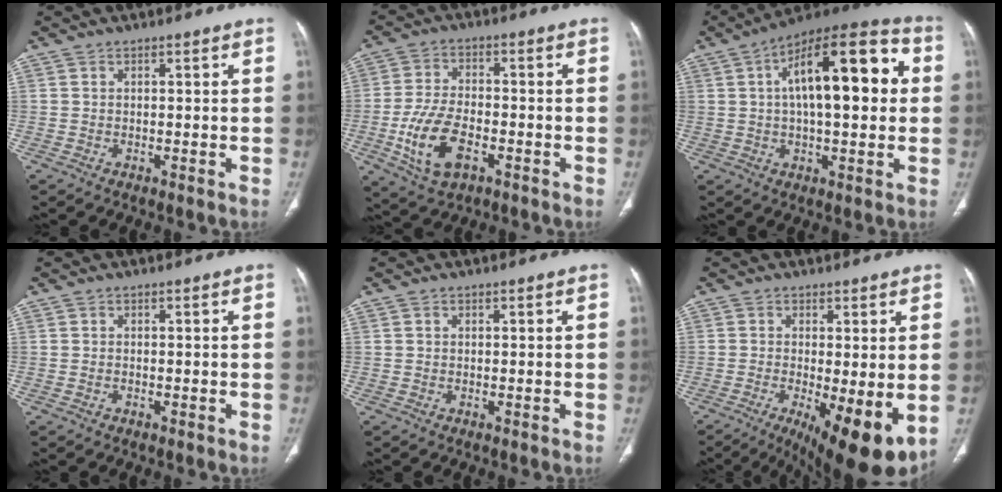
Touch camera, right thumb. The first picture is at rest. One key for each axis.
{"total": 11.4, "fx": -4.0, "fy": 6.1, "fz": 8.8, "tx": -0.178, "ty": 0.012, "tz": -0.068}
{"total": 20.7, "fx": 3.5, "fy": 8.3, "fz": 18.7, "tx": -0.265, "ty": 0.028, "tz": 0.043}
{"total": 0.0}
{"total": 0.0}
{"total": 12.8, "fx": -3.3, "fy": 3.9, "fz": 11.7, "tx": -0.163, "ty": -0.025, "tz": -0.039}